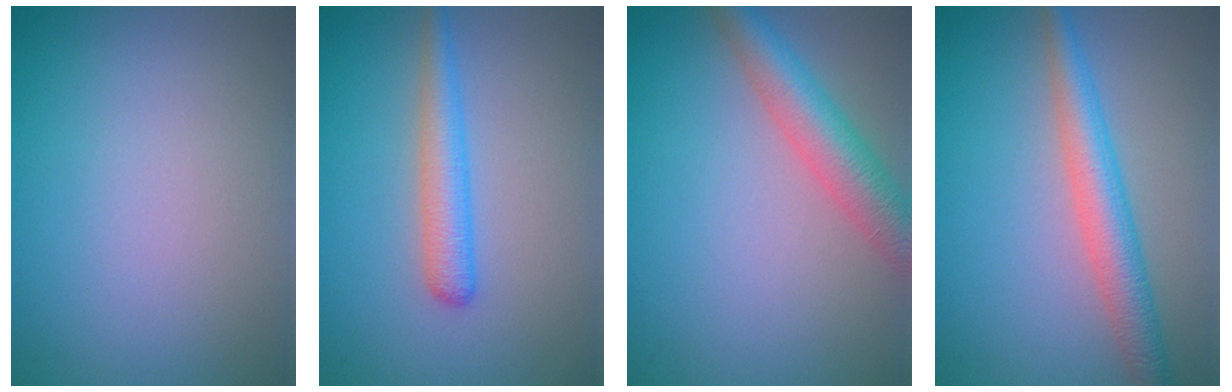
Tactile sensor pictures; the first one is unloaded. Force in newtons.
{"total": 2.7, "press": 2.7, "slide": 0.1}
{"total": 5.0, "press": 5.0, "slide": 0.2}
{"total": 4.2, "press": 4.2, "slide": 0.0}